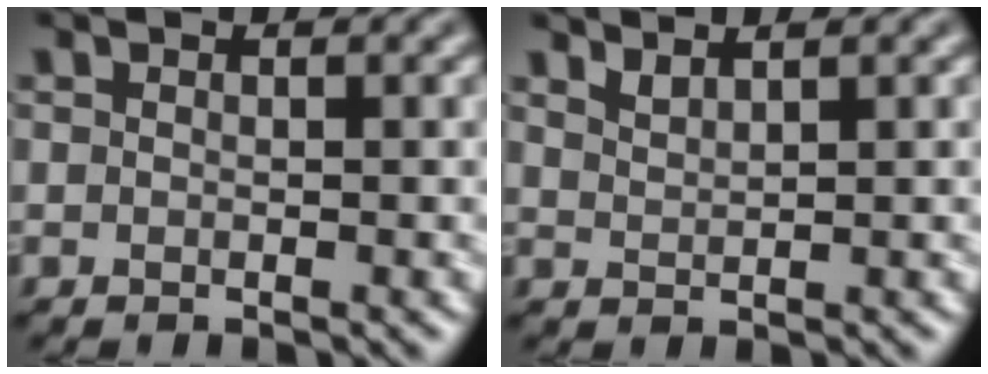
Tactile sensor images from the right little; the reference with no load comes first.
{"total": 2.5, "force": [1.7, -1.5, -0.9], "torque": [0.011, 0.005, 0.032]}